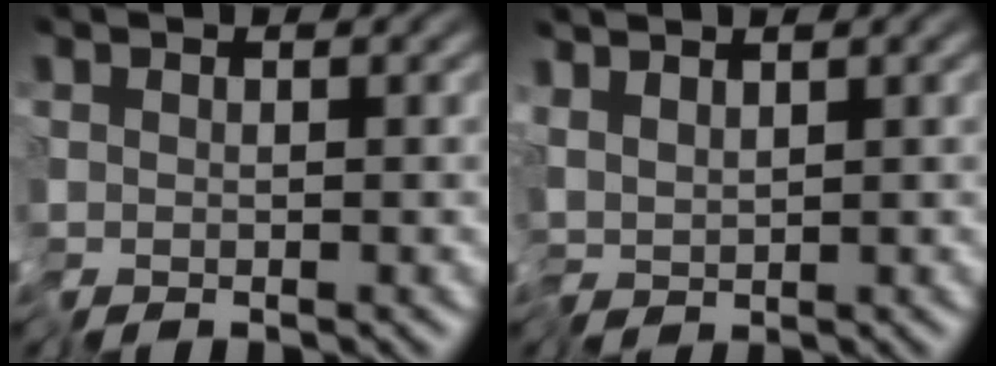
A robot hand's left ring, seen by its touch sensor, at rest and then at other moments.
{"total": 1.8, "force": [0.6, 0.7, 1.6], "torque": [-0.024, 0.004, 0.007]}